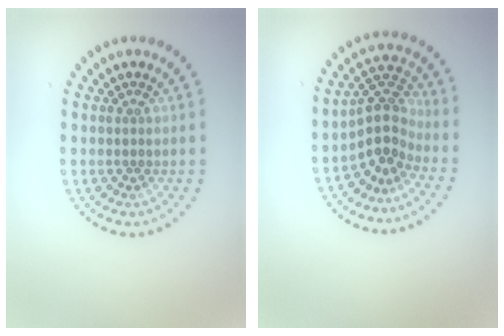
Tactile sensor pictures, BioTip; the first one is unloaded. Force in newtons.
{"total": 3.5, "press": 2.9, "slide": 2.1}